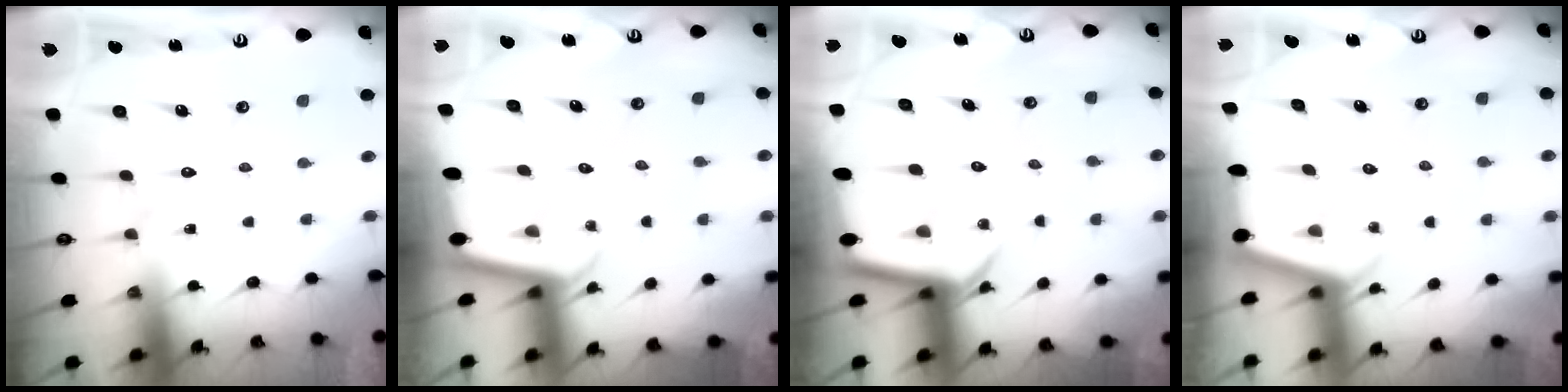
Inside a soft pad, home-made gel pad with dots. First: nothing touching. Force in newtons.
{"total": 2.0, "press": 2.0, "slide": 0.2}
{"total": 5.7, "press": 5.7, "slide": 0.7}
{"total": 2.4, "press": 2.4, "slide": 0.3}